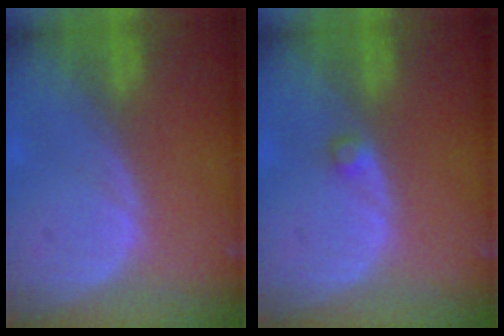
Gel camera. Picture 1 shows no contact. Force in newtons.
{"total": 1.2, "press": 1.2, "slide": 0.2}